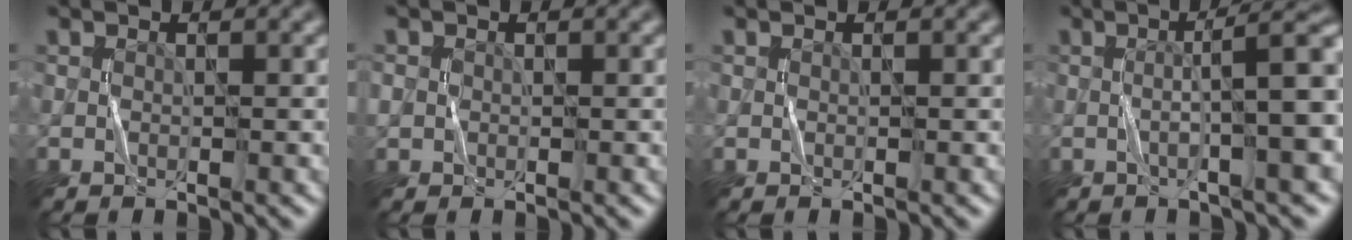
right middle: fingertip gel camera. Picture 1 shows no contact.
{"total": 1.4, "force": [0.0, 1.3, 0.5], "torque": [-0.010, -0.001, -0.001]}
{"total": 0.0}
{"total": 7.4, "force": [0.1, 1.2, 7.4], "torque": [-0.087, 0.017, 0.000]}